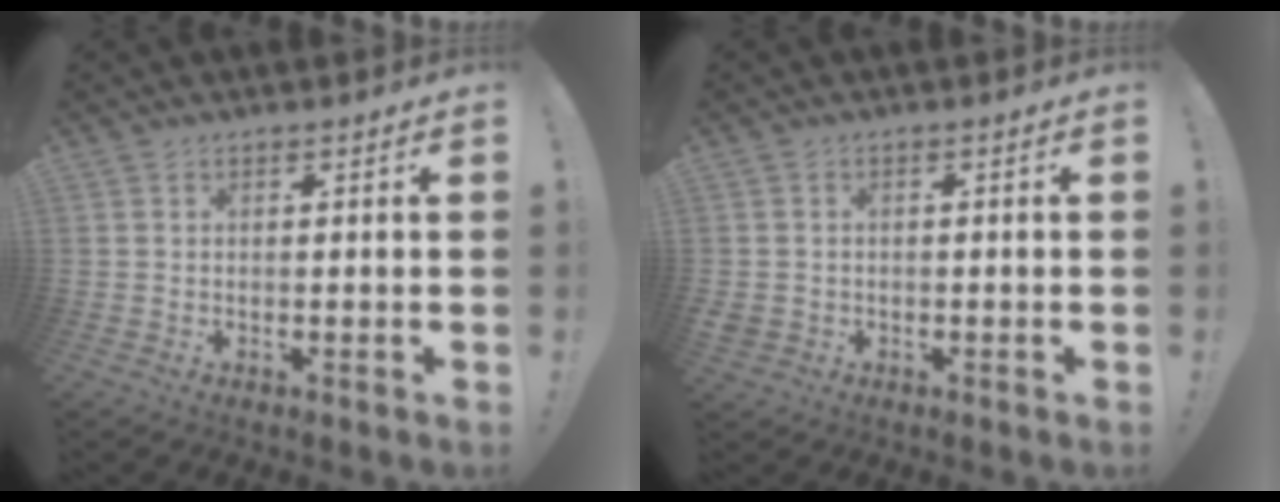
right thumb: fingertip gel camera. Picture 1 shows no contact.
{"total": 2.0, "force": [-0.5, 1.8, 0.7], "torque": [-0.020, 0.004, -0.007]}